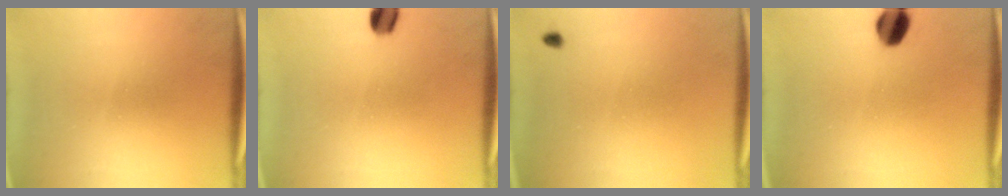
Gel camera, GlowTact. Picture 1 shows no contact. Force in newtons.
{"total": 4.0}
{"total": 0.6}
{"total": 6.3}